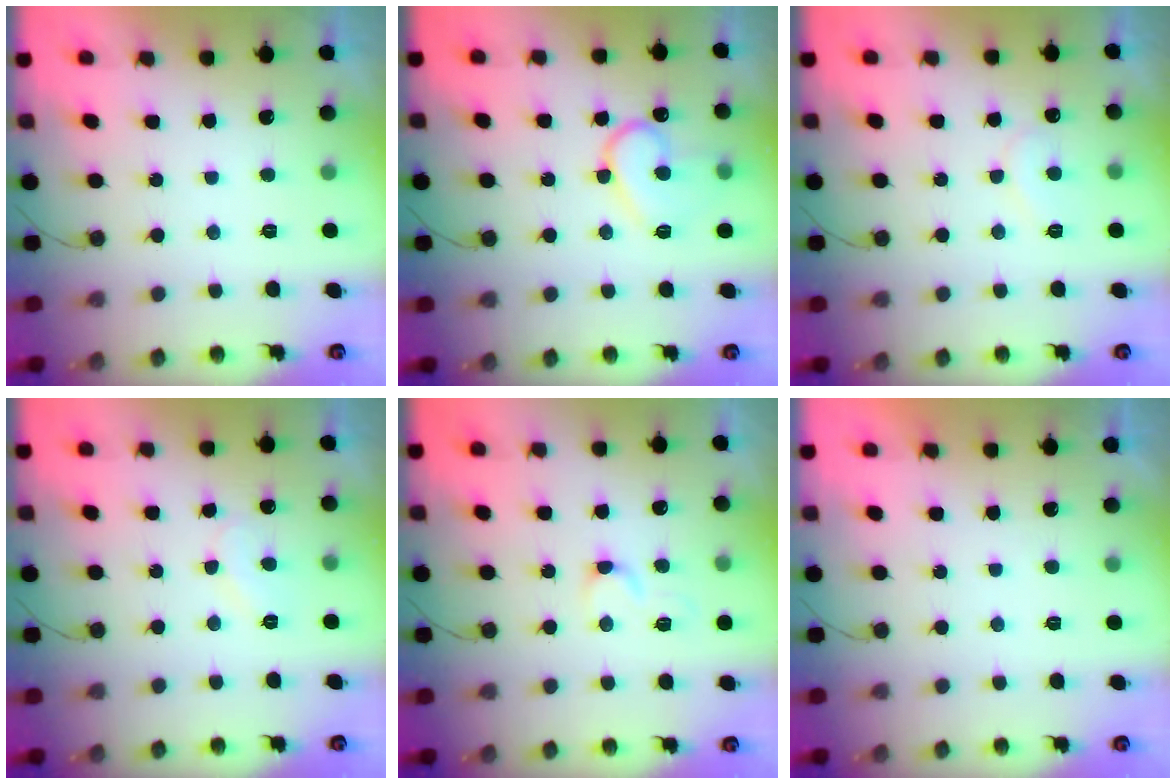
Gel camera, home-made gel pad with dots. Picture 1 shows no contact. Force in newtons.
{"total": 13.1, "press": 13.1, "slide": 1.1}
{"total": 6.0, "press": 6.0, "slide": 0.4}
{"total": 7.4, "press": 7.3, "slide": 0.7}
{"total": 3.9, "press": 3.9, "slide": 0.4}
{"total": 1.9, "press": 1.9, "slide": 0.1}